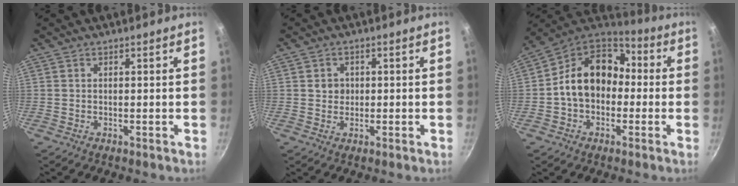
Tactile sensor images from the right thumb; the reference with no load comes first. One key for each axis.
{"total": 2.6, "fx": 0.2, "fy": 2.4, "fz": 0.9, "tx": 0.000, "ty": 0.003, "tz": 0.001}
{"total": 15.6, "fx": -0.4, "fy": 12.0, "fz": 10.1, "tx": -0.127, "ty": 0.049, "tz": -0.024}